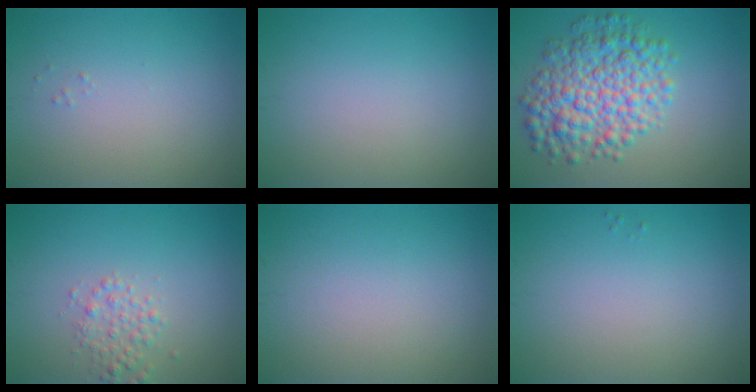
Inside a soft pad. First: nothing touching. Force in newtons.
{"total": 0.0}
{"total": 7.4, "press": 7.4, "slide": 0.1}
{"total": 2.0, "press": 2.0, "slide": 0.1}
{"total": 0.0}
{"total": 0.0}